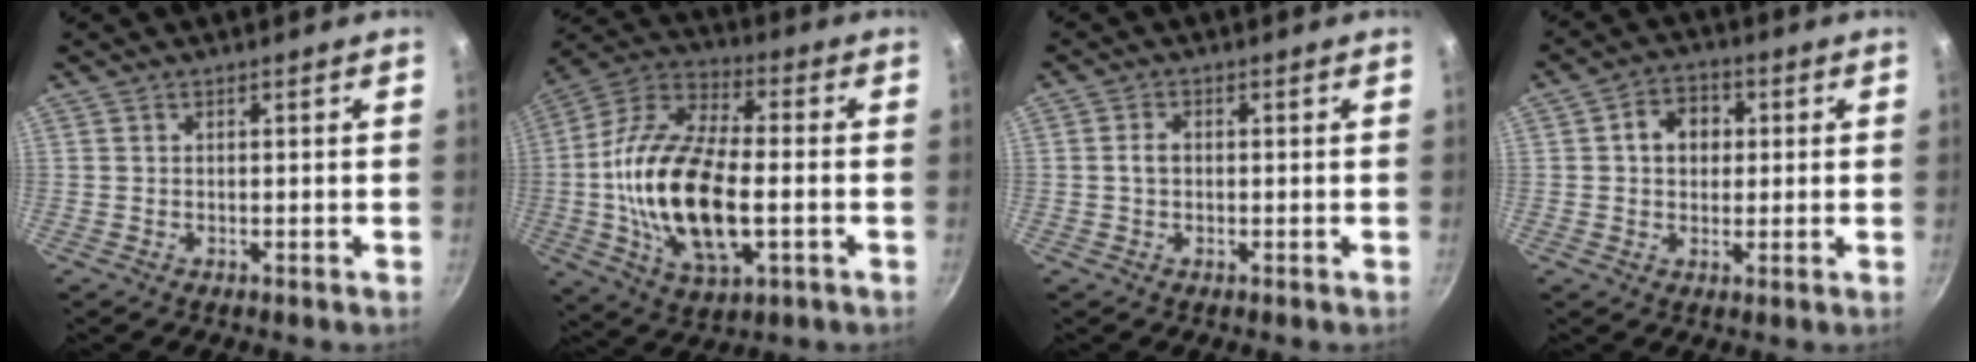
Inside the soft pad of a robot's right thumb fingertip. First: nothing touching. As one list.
[{"total": 22.3, "force": [-2.8, 10.7, 19.3], "torque": [-0.371, 0.020, -0.060]}, {"total": 2.2, "force": [-0.1, 1.6, 1.6], "torque": [-0.026, 0.010, -0.003]}, {"total": 6.8, "force": [1.1, 5.4, 3.9], "torque": [-0.030, 0.008, 0.008]}]